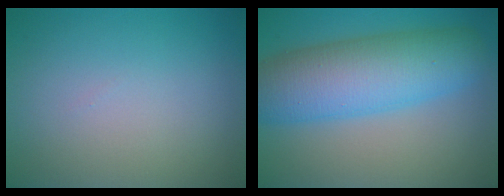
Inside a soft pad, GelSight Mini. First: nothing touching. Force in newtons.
{"total": 8.9, "press": 8.9, "slide": 0.2}